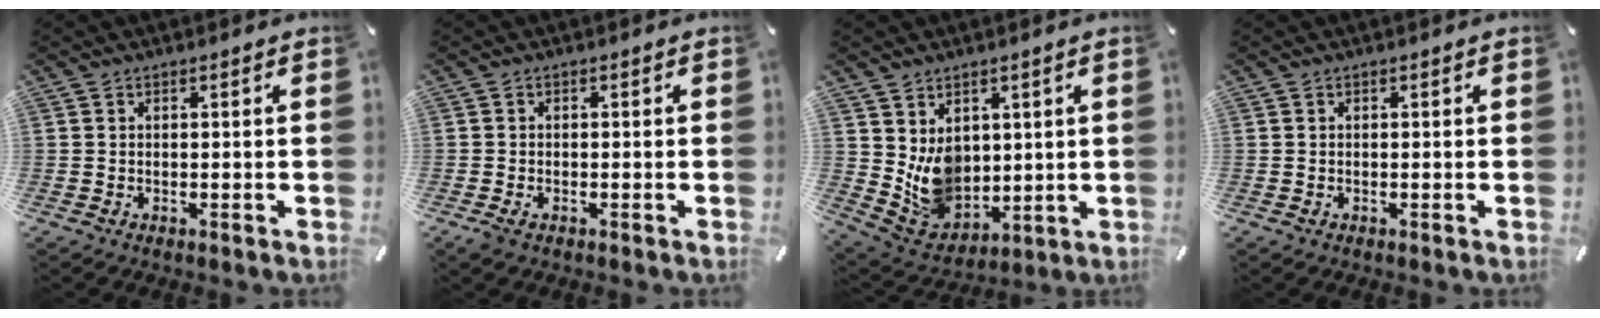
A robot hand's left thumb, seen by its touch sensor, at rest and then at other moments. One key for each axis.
{"total": 1.2, "fx": -0.6, "fy": 0.7, "fz": 0.7, "tx": -0.013, "ty": 0.001, "tz": -0.011}
{"total": 9.4, "fx": 3.1, "fy": 8.3, "fz": 3.4, "tx": -0.063, "ty": -0.037, "tz": 0.068}
{"total": 0.0}